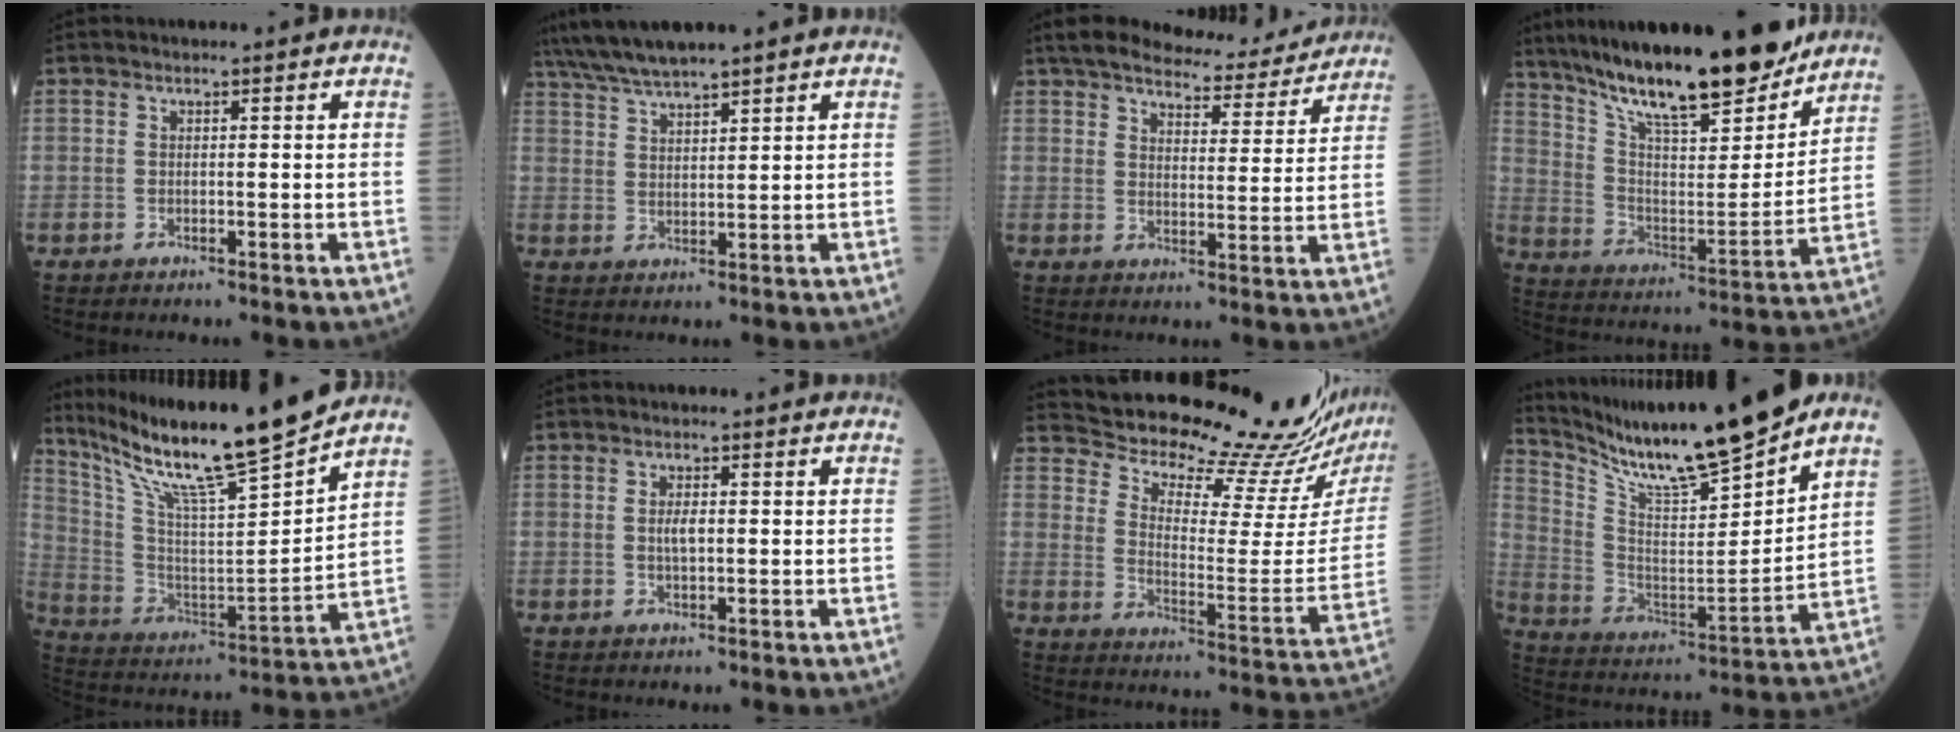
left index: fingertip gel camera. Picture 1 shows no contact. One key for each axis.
{"total": 7.5, "fx": 6.6, "fy": -0.1, "fz": 3.6, "tx": -0.071, "ty": 0.028, "tz": 0.125}
{"total": 12.1, "fx": 11.1, "fy": 2.5, "fz": 4.0, "tx": -0.054, "ty": 0.002, "tz": 0.149}
{"total": 22.0, "fx": 18.3, "fy": 3.7, "fz": 11.7, "tx": -0.198, "ty": -0.014, "tz": 0.299}
{"total": 20.6, "fx": 17.1, "fy": -0.3, "fz": 11.5, "tx": -0.205, "ty": -0.017, "tz": 0.296}
{"total": 1.9, "fx": 0.1, "fy": 0.7, "fz": 1.8, "tx": -0.036, "ty": 0.001, "tz": 0.004}
{"total": 23.4, "fx": 22.2, "fy": 2.2, "fz": 7.0, "tx": -0.122, "ty": -0.097, "tz": 0.284}
{"total": 17.7, "fx": 15.3, "fy": 0.1, "fz": 9.0, "tx": -0.174, "ty": -0.011, "tz": 0.273}